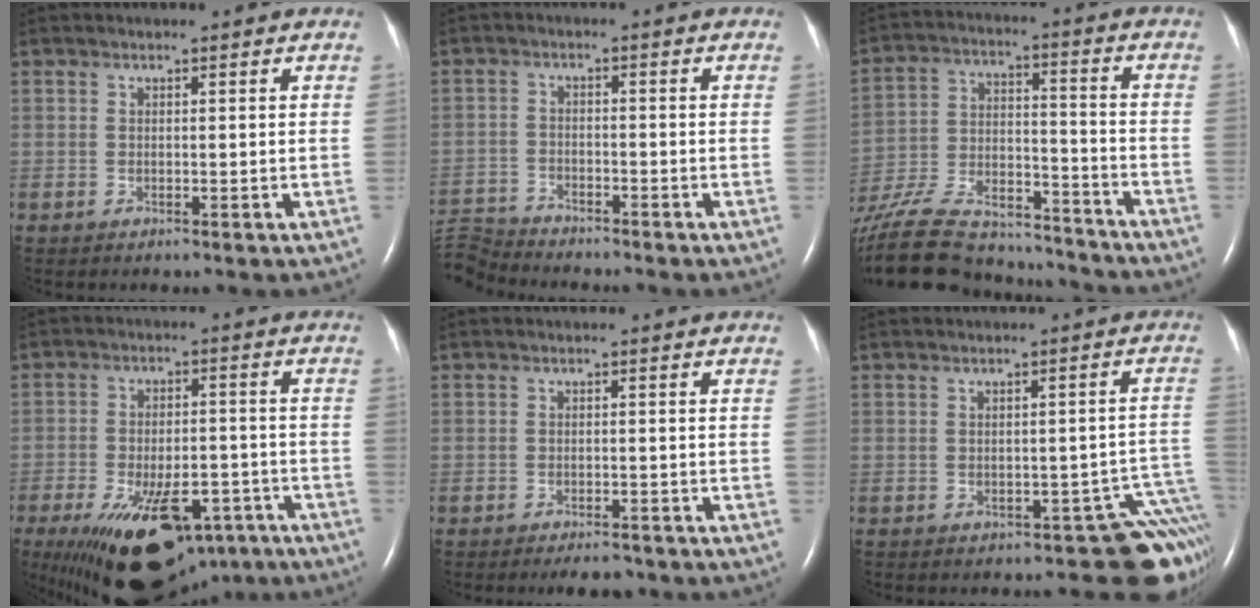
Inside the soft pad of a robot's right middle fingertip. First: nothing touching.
{"total": 6.6, "force": [-6.6, 0.1, -0.3], "torque": [-0.006, -0.003, -0.127]}
{"total": 25.8, "force": [-22.9, 6.0, 10.3], "torque": [-0.234, -0.026, -0.362]}
{"total": 19.0, "force": [-11.4, 8.8, 12.4], "torque": [-0.201, -0.010, -0.164]}
{"total": 3.3, "force": [-2.8, 1.0, 1.4], "torque": [-0.020, -0.003, -0.038]}
{"total": 5.7, "force": [-4.6, 1.8, 2.8], "torque": [-0.002, 0.034, -0.051]}